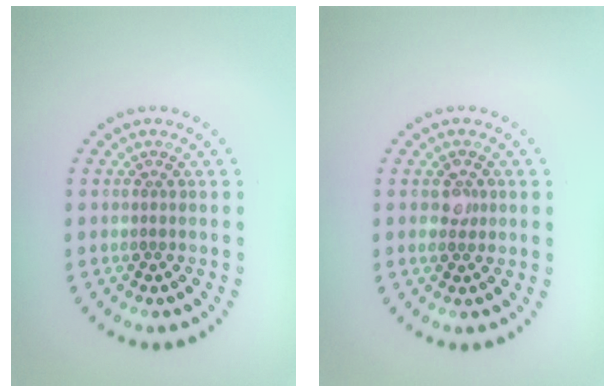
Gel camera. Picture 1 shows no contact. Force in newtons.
{"total": 1.4, "press": 1.4, "slide": 0.2}